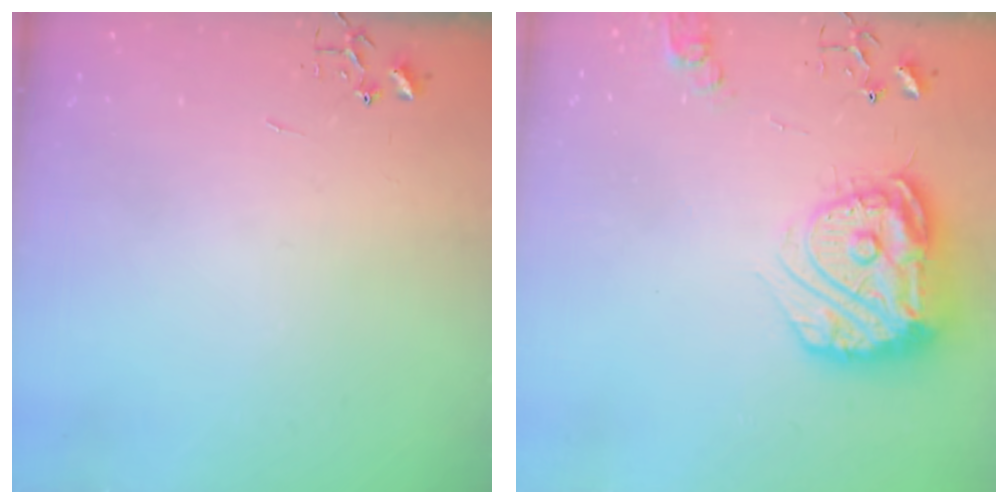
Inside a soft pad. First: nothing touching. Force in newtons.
{"total": 19.8, "press": 19.7, "slide": 2.0}